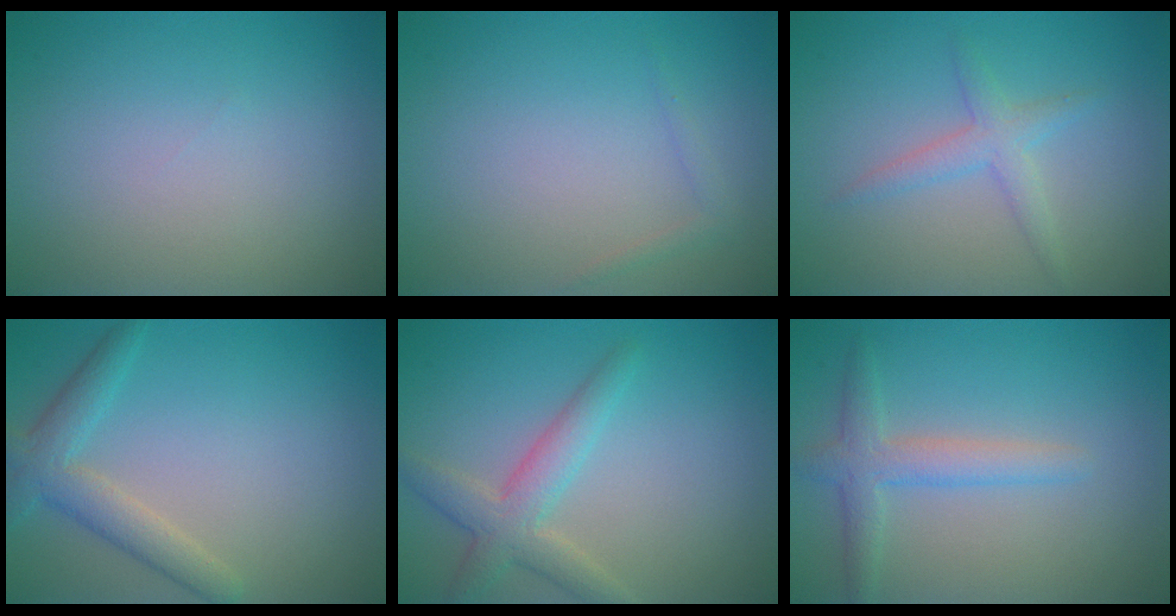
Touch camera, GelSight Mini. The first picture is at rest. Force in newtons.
{"total": 0.7, "press": 0.7, "slide": 0.1}
{"total": 2.2, "press": 2.2, "slide": 0.1}
{"total": 3.4, "press": 3.4, "slide": 0.1}
{"total": 3.5, "press": 3.5, "slide": 0.2}
{"total": 2.8, "press": 2.8, "slide": 0.1}